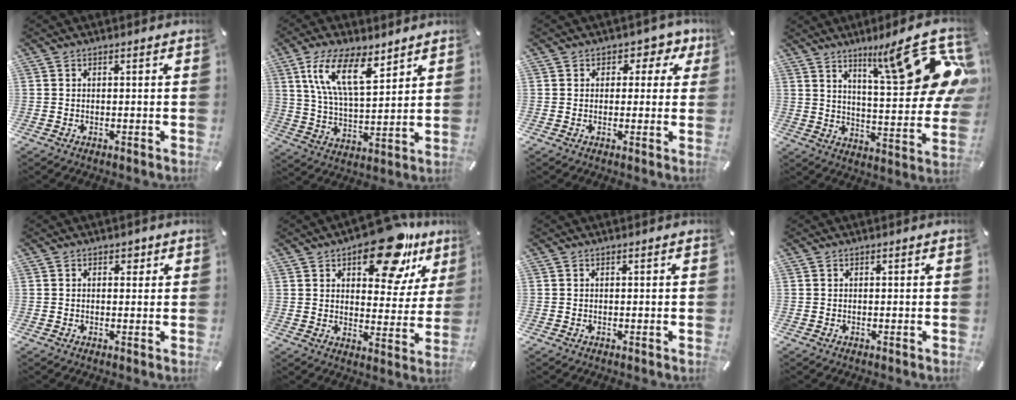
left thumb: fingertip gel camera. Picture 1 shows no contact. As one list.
[{"total": 13.4, "force": [8.3, 5.4, 9.1], "torque": [-0.203, -0.022, 0.149]}, {"total": 3.6, "force": [0.6, 3.2, 1.5], "torque": [-0.005, 0.002, 0.001]}, {"total": 21.5, "force": [11.5, 5.7, 17.3], "torque": [-0.231, -0.084, 0.170]}, {"total": 1.5, "force": [0.6, 1.3, 0.5], "torque": [0.003, 0.001, 0.006]}, {"total": 18.3, "force": [11.6, 9.0, 10.9], "torque": [-0.131, -0.069, 0.189]}, {"total": 0.0}, {"total": 0.0}]